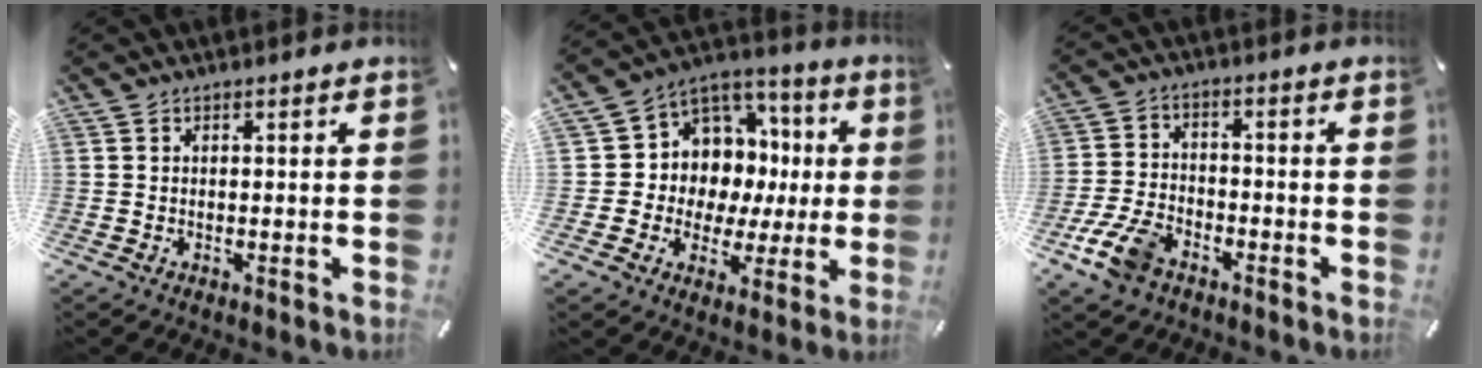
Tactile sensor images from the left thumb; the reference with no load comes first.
{"total": 9.7, "force": [1.6, 9.5, 1.4], "torque": [-0.028, -0.041, 0.045]}
{"total": 9.2, "force": [-5.6, 5.2, 5.1], "torque": [-0.115, 0.022, -0.104]}